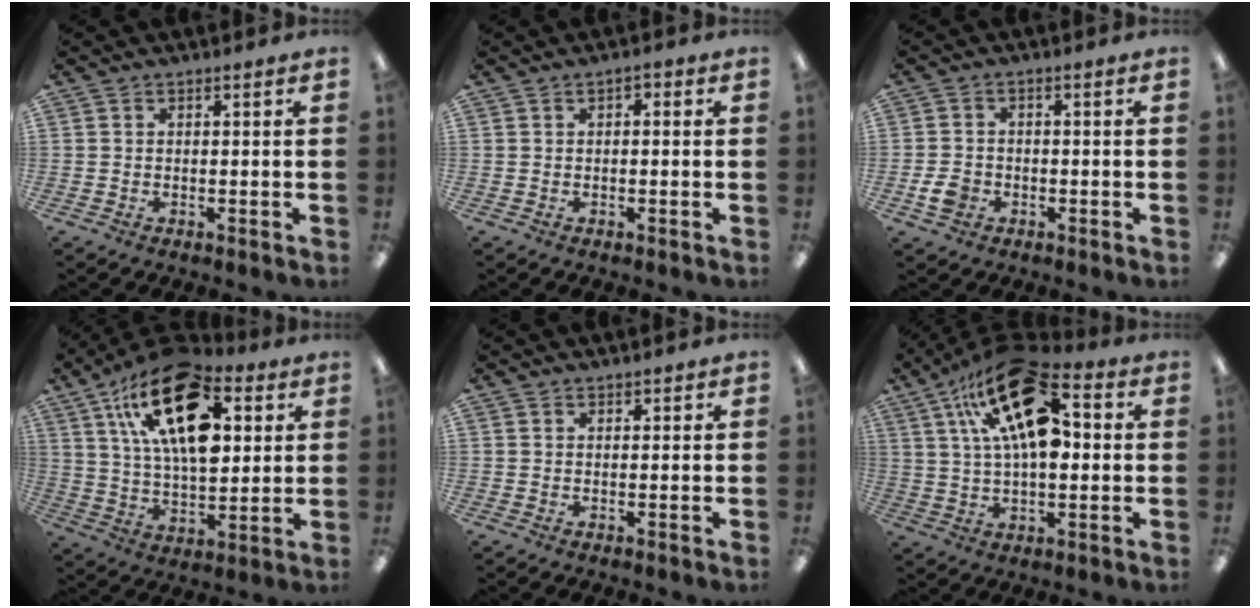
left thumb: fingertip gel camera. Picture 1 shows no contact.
{"total": 1.2, "force": [-0.1, 0.8, 0.9], "torque": [-0.016, 0.004, -0.001]}
{"total": 4.2, "force": [-1.5, 3.3, 2.2], "torque": [-0.047, 0.003, -0.027]}
{"total": 23.1, "force": [10.4, 11.6, 17.1], "torque": [-0.295, -0.041, 0.173]}
{"total": 0.9, "force": [0.7, 0.5, 0.0], "torque": [0.001, 0.002, 0.013]}
{"total": 21.7, "force": [8.6, 10.6, 16.9], "torque": [-0.297, -0.041, 0.140]}